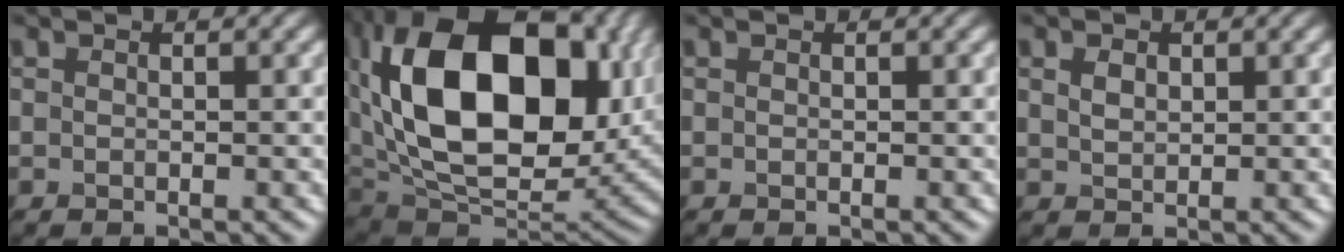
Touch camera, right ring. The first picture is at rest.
{"total": 20.9, "force": [5.0, 13.0, 15.6], "torque": [-0.311, 0.006, 0.100]}
{"total": 0.0}
{"total": 1.5, "force": [0.7, 1.0, 1.0], "torque": [-0.018, 0.001, 0.015]}